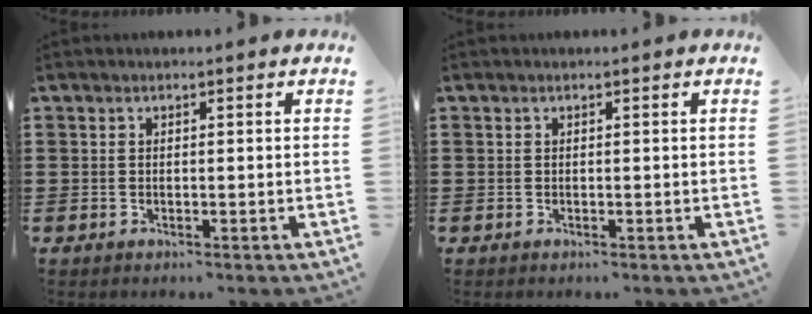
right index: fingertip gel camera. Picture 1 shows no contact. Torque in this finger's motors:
{"motor_torque": [1.10, 1.04, 0.00, 0.00]}